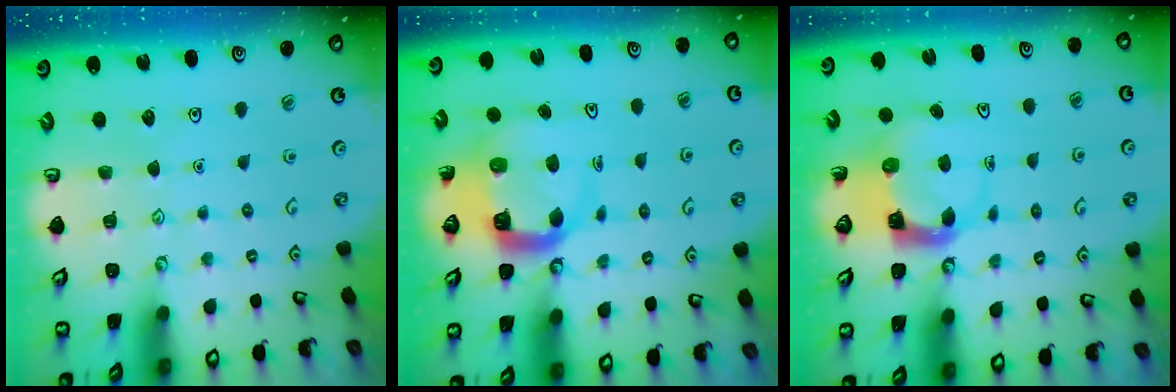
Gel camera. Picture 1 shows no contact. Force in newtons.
{"total": 8.0, "press": 7.9, "slide": 1.0}
{"total": 3.9, "press": 3.8, "slide": 0.6}